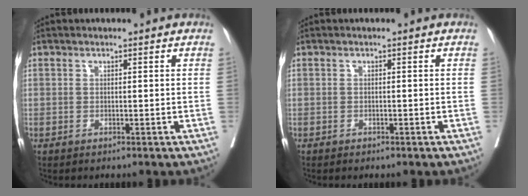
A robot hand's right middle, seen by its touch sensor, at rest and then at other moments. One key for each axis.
{"total": 0.8, "fx": -0.6, "fy": 0.3, "fz": 0.3, "tx": -0.008, "ty": 0.000, "tz": -0.009}